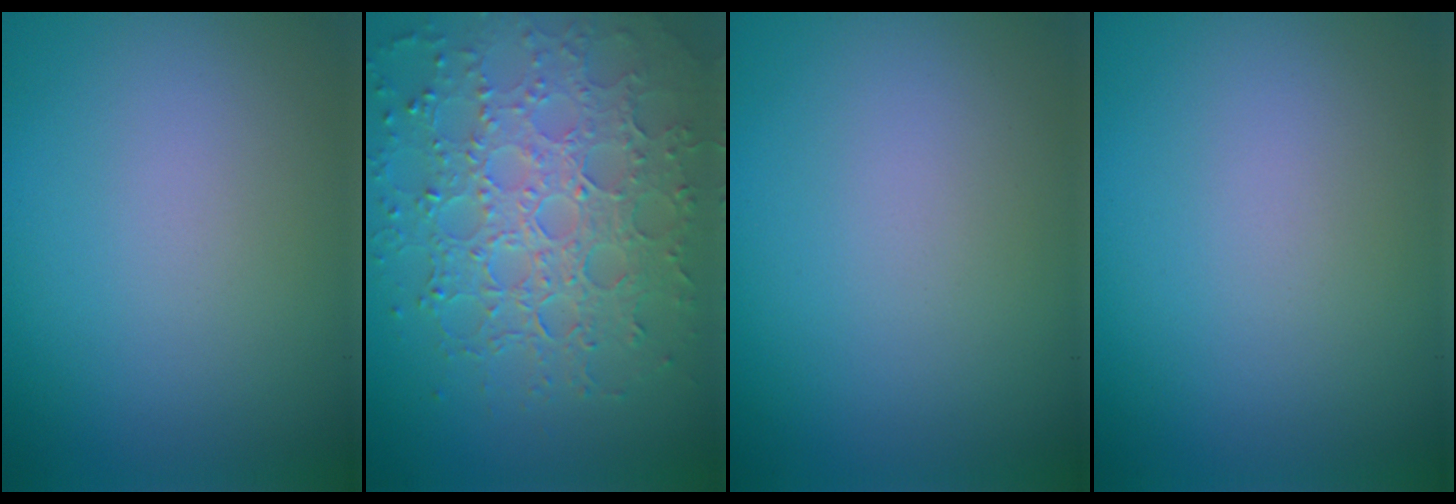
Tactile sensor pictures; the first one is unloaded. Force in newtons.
{"total": 7.8, "press": 5.7, "slide": 5.2}
{"total": 0.0}
{"total": 0.0}